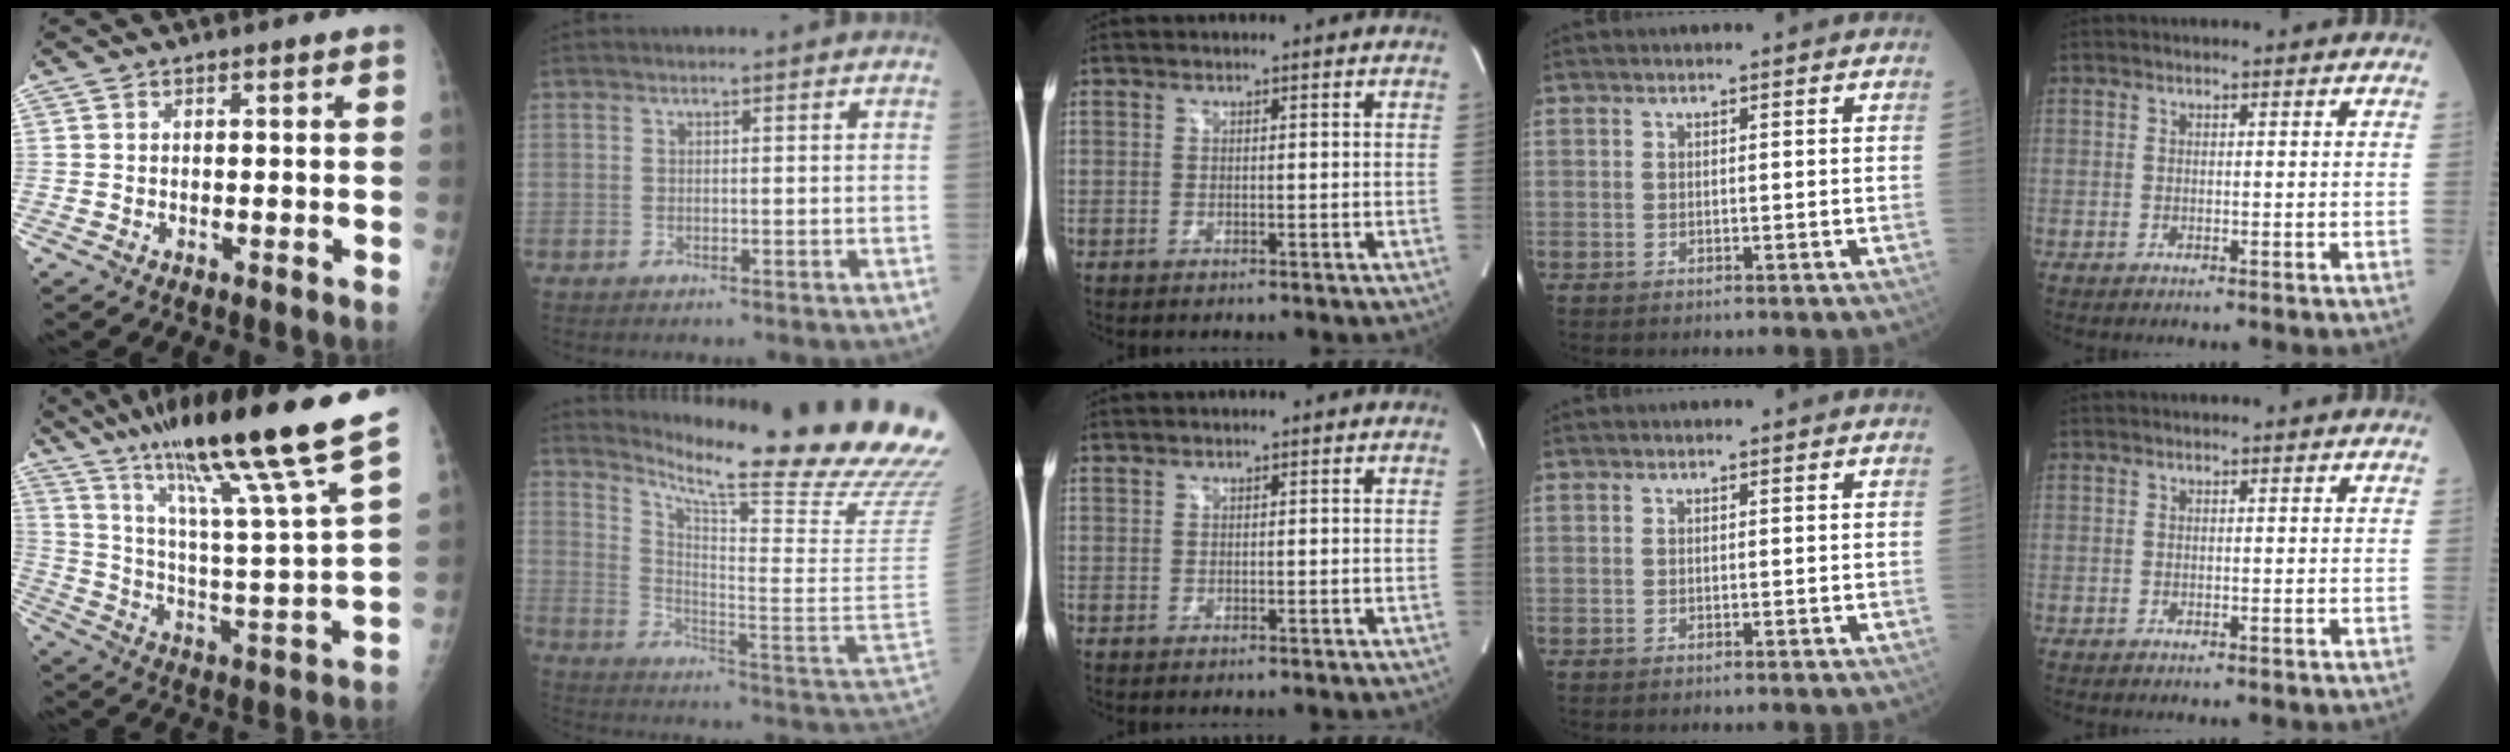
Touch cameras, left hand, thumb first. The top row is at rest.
{"thumb": {"total": 26.8, "force": [18.7, 1.1, 19.2], "torque": [-0.303, -0.073, 0.306]}, "index": {"total": 26.2, "force": [23.0, -2.2, 12.3], "torque": [-0.213, -0.134, 0.307]}}